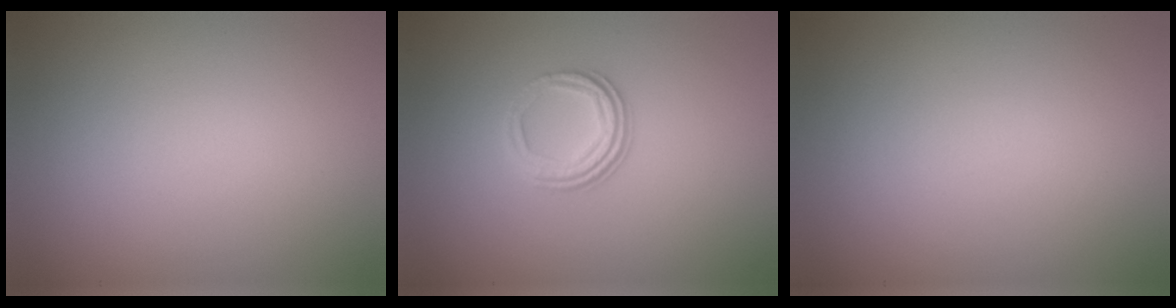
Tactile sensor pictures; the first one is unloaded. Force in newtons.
{"total": 3.1, "press": 2.3, "slide": 2.1}
{"total": 0.0}